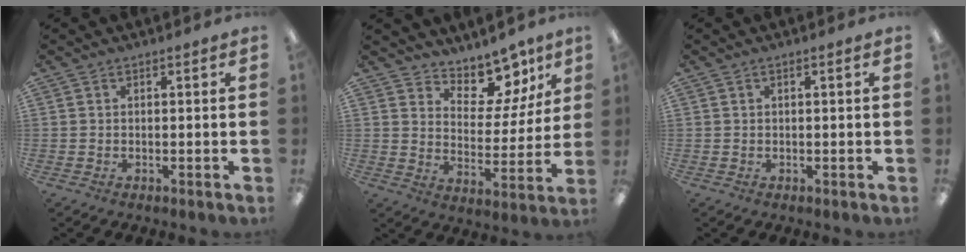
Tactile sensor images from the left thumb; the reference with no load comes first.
{"total": 10.8, "force": [9.0, 4.9, 3.2], "torque": [-0.050, -0.077, 0.162]}
{"total": 1.1, "force": [0.2, 0.1, 1.1], "torque": [-0.018, 0.000, 0.003]}